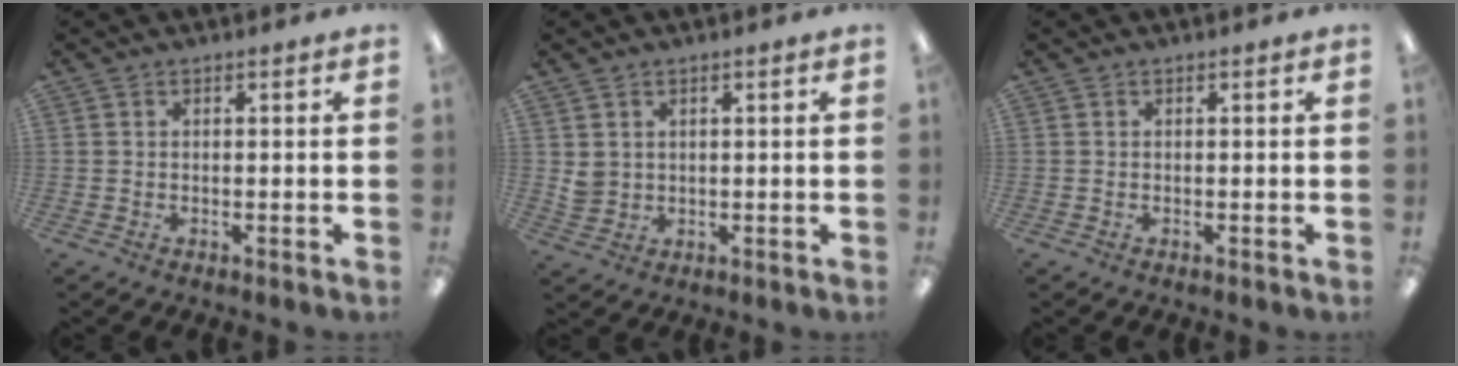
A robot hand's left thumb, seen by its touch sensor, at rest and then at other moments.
{"total": 3.0, "force": [1.1, 2.7, 0.5], "torque": [-0.009, -0.002, 0.022]}
{"total": 0.0}